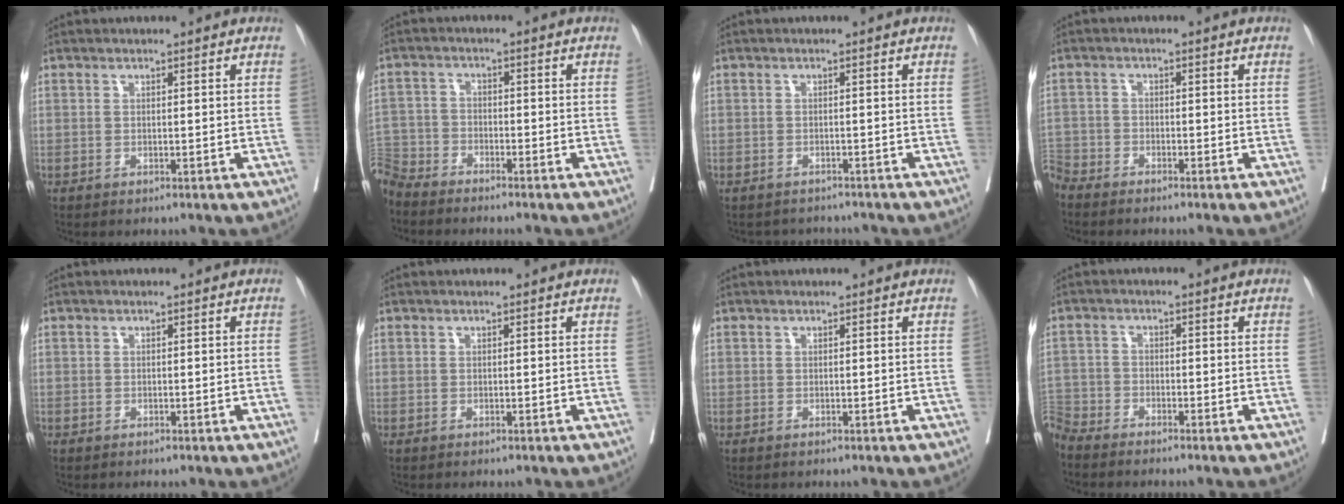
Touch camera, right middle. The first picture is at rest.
{"total": 6.7, "force": [-6.5, 1.1, 1.0], "torque": [-0.017, 0.000, -0.131]}
{"total": 3.3, "force": [-3.2, 0.8, -0.4], "torque": [0.010, -0.003, -0.045]}
{"total": 3.8, "force": [-3.8, 0.5, 0.4], "torque": [-0.002, -0.009, -0.077]}
{"total": 0.0}
{"total": 0.0}
{"total": 0.0}
{"total": 5.0, "force": [-4.9, 0.5, 0.7], "torque": [-0.008, -0.003, -0.099]}